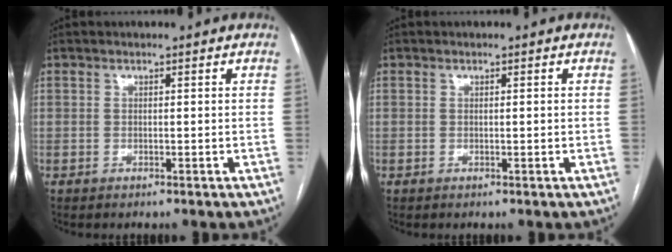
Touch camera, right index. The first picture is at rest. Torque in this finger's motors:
{"motor_torque": [0.02, 0.09, -0.03, 0.00]}